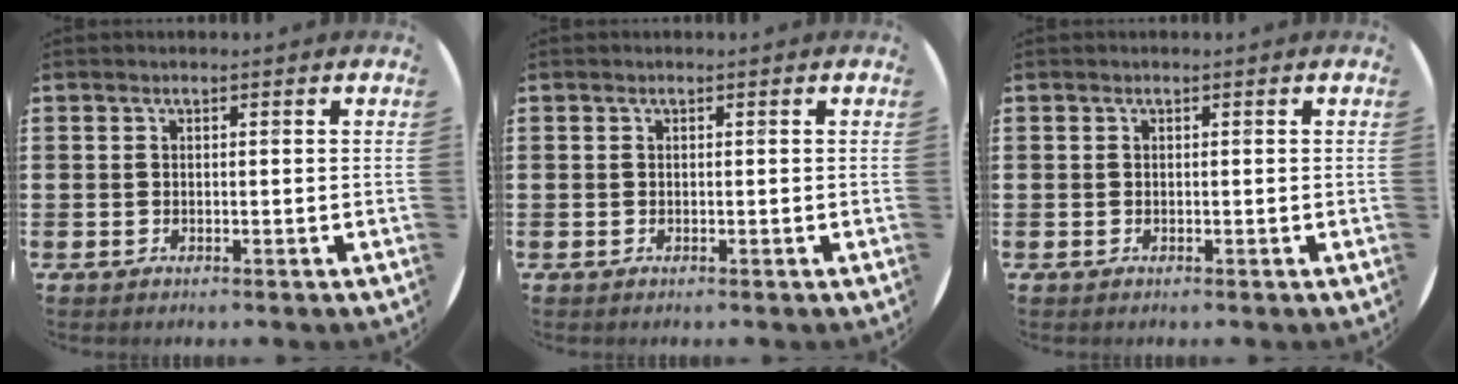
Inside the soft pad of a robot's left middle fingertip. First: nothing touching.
{"total": 0.0}
{"total": 0.0}